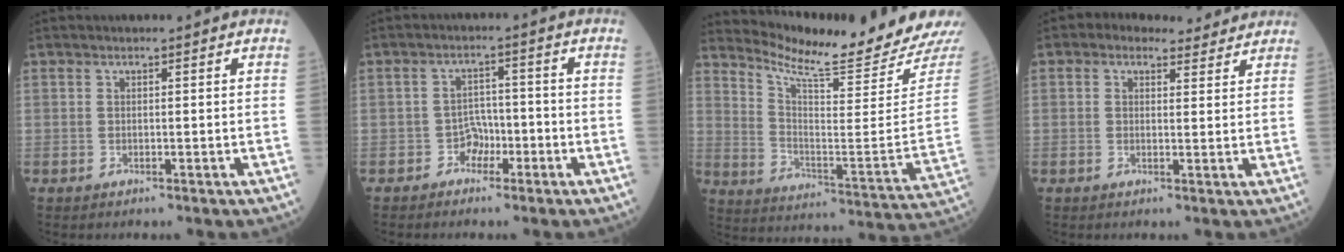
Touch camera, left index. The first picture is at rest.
{"total": 2.9, "force": [-1.7, 2.0, 1.0], "torque": [-0.012, 0.010, -0.033]}
{"total": 17.1, "force": [16.5, -2.1, 3.7], "torque": [-0.080, -0.113, 0.240]}
{"total": 4.6, "force": [3.7, 2.5, 1.1], "torque": [-0.018, 0.020, 0.049]}